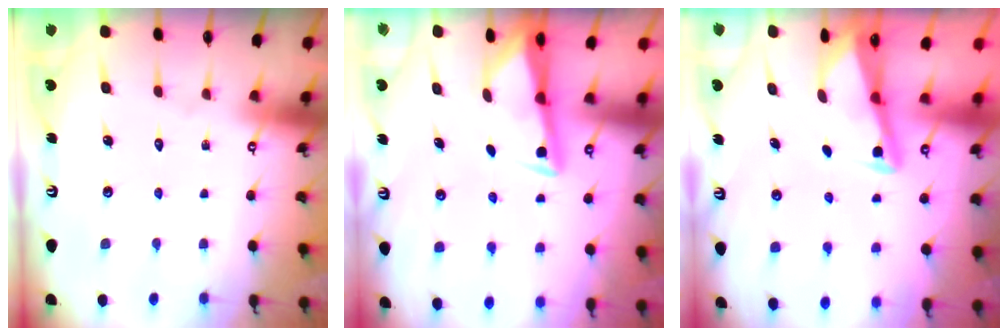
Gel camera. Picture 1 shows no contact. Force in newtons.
{"total": 2.9, "press": 2.9, "slide": 0.4}
{"total": 2.9, "press": 2.9, "slide": 0.4}